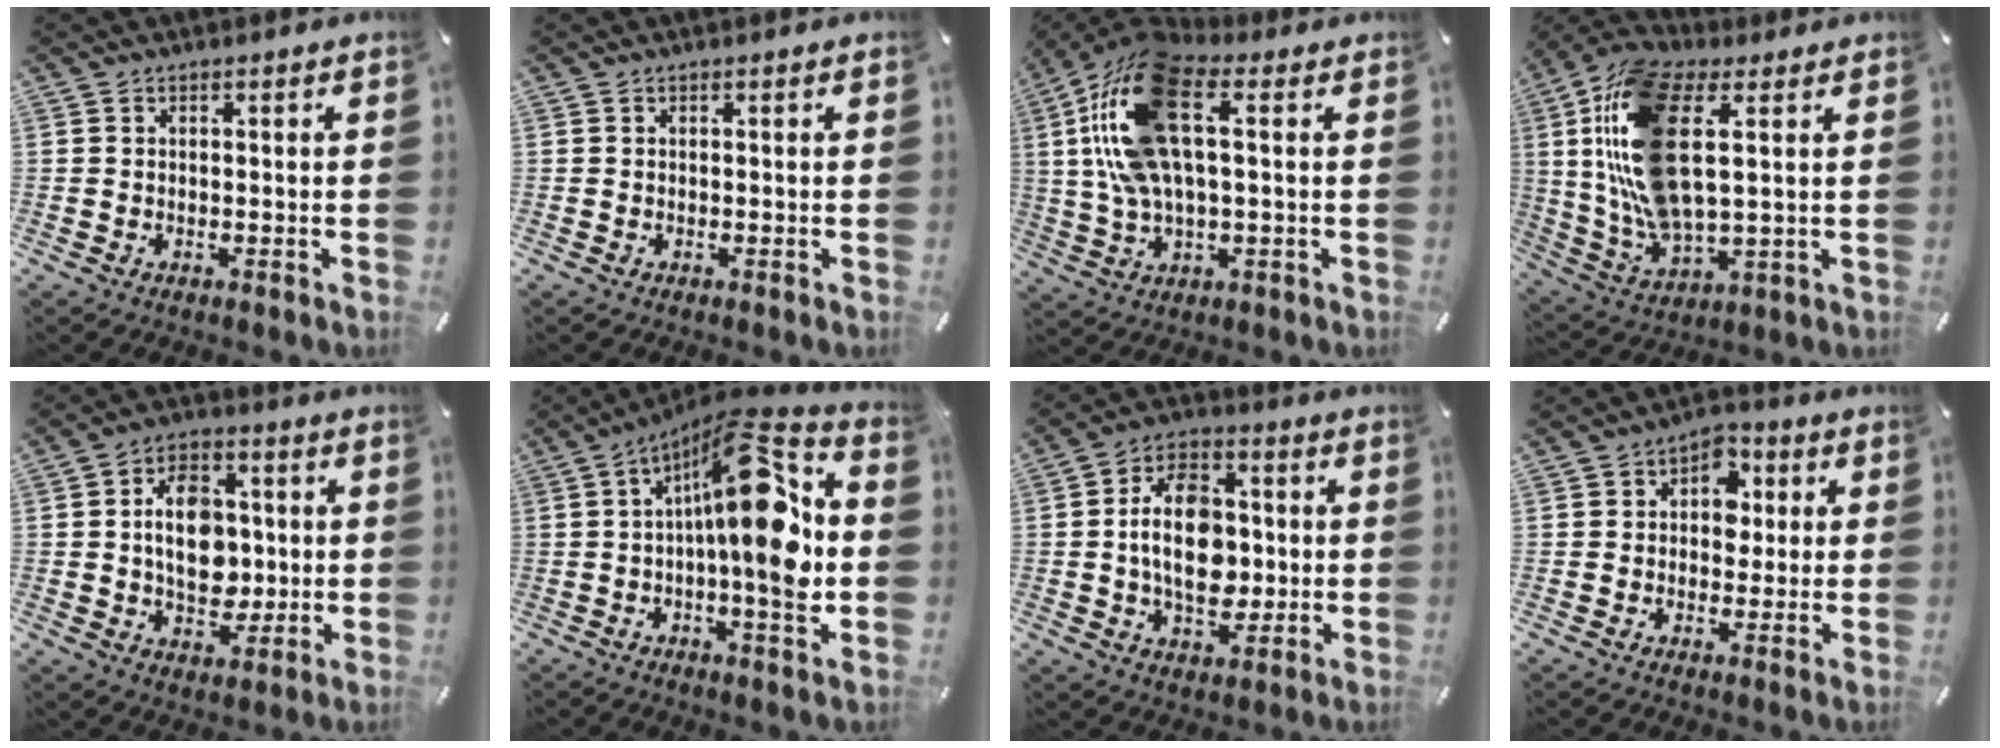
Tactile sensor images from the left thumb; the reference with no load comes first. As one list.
[{"total": 0.0}, {"total": 19.5, "force": [4.8, 9.1, 16.6], "torque": [-0.354, 0.002, 0.083]}, {"total": 17.9, "force": [5.1, 8.4, 15.0], "torque": [-0.351, -0.015, 0.085]}, {"total": 12.6, "force": [0.2, 9.3, 8.5], "torque": [-0.134, 0.012, 0.006]}, {"total": 21.8, "force": [1.5, 7.1, 20.6], "torque": [-0.316, -0.017, 0.019]}, {"total": 15.0, "force": [-0.3, 10.1, 11.0], "torque": [-0.214, 0.008, -0.005]}, {"total": 7.4, "force": [0.9, 6.0, 4.3], "torque": [-0.045, 0.005, 0.009]}]